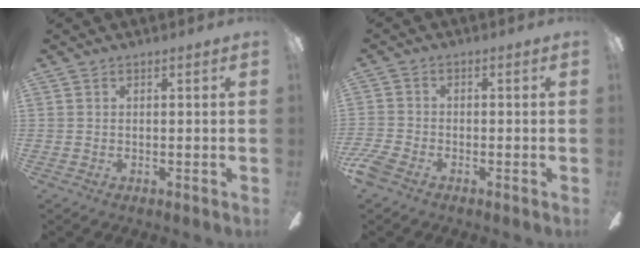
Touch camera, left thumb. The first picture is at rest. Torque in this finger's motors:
{"motor_torque": [-0.03, 0.03, 0.37, -0.38, 0.00]}